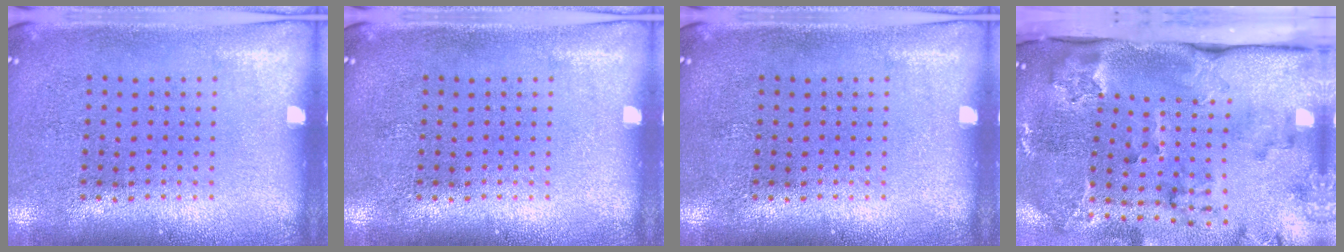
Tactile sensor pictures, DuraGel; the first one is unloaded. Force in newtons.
{"total": 0.0}
{"total": 0.0}
{"total": 3.5, "press": 2.6, "slide": 2.4}